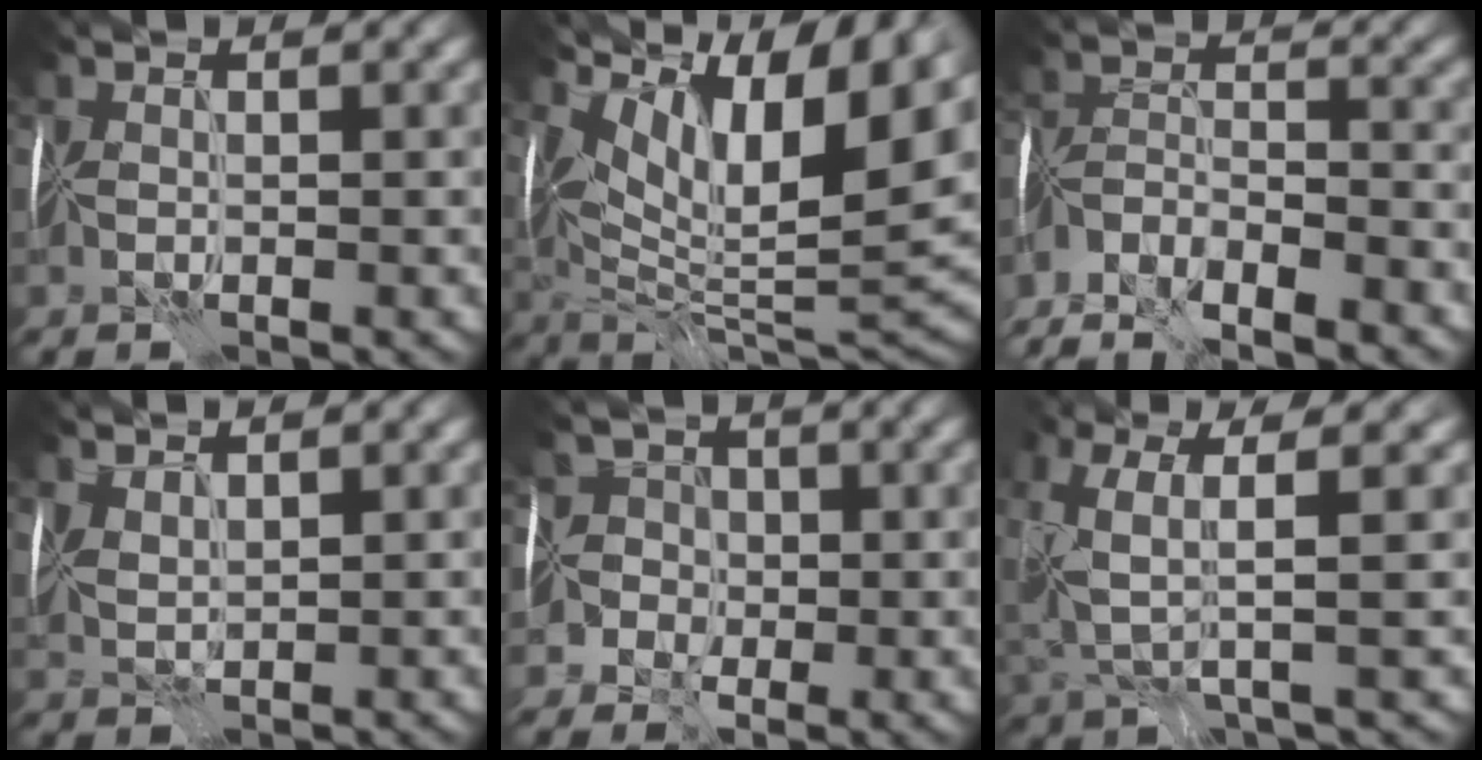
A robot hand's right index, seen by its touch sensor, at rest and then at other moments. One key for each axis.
{"total": 14.5, "fx": 7.3, "fy": 6.0, "fz": 11.0, "tx": -0.191, "ty": 0.021, "tz": 0.136}
{"total": 7.9, "fx": -6.5, "fy": 2.9, "fz": 3.4, "tx": -0.061, "ty": 0.001, "tz": -0.118}
{"total": 2.4, "fx": 1.9, "fy": 0.8, "fz": 1.1, "tx": -0.034, "ty": 0.009, "tz": 0.041}
{"total": 5.5, "fx": -0.9, "fy": 5.2, "fz": 1.7, "tx": -0.007, "ty": 0.025, "tz": -0.050}
{"total": 6.2, "fx": 1.0, "fy": 1.8, "fz": 5.8, "tx": -0.145, "ty": 0.003, "tz": 0.016}